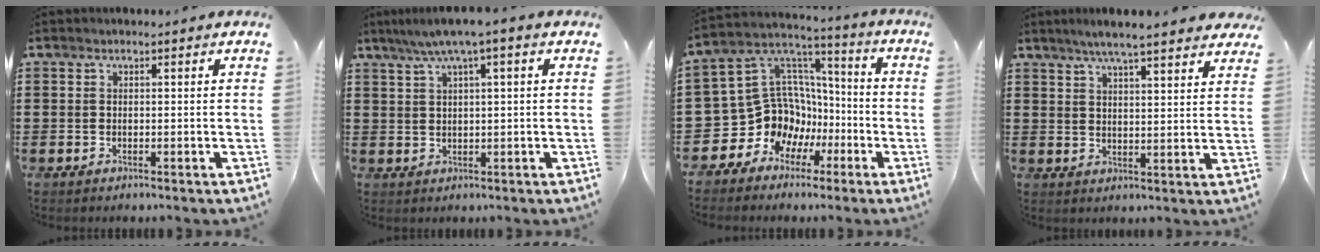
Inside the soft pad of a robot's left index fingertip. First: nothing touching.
{"total": 3.6, "force": [1.4, -0.1, 3.3], "torque": [-0.063, 0.001, 0.022]}
{"total": 11.8, "force": [-3.4, 10.9, 2.9], "torque": [-0.112, -0.018, -0.046]}
{"total": 5.2, "force": [4.5, 0.0, 2.6], "torque": [-0.064, -0.011, 0.078]}